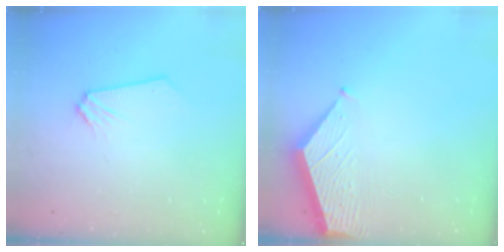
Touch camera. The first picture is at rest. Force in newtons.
{"total": 3.5, "press": 3.5, "slide": 0.3}